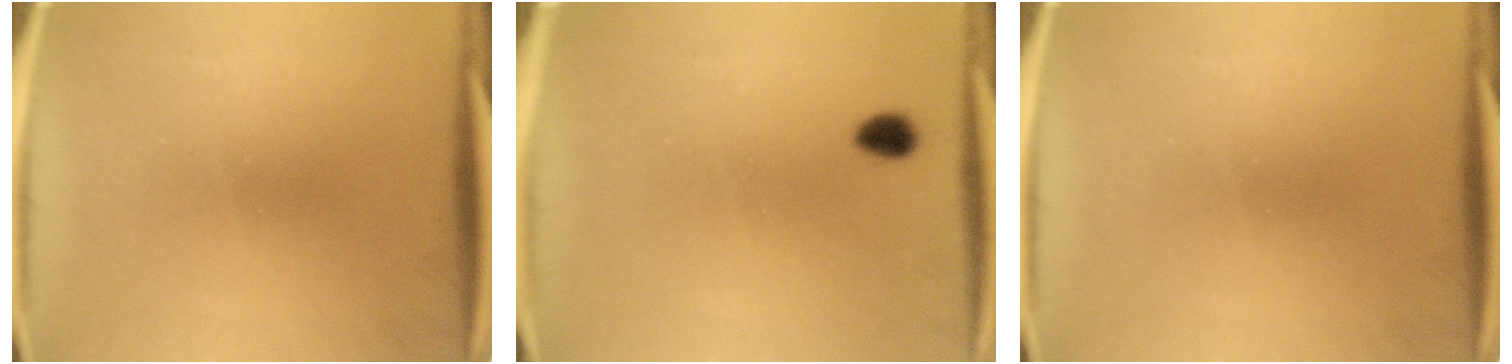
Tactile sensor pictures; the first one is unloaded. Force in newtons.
{"total": 3.0}
{"total": 0.0}